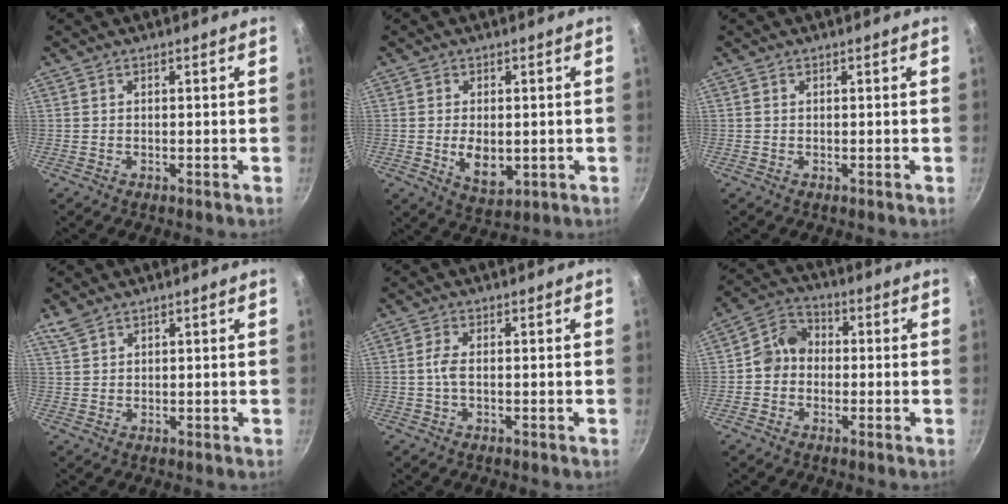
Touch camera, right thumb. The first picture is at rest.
{"total": 6.6, "force": [-0.6, 4.0, 5.2], "torque": [-0.075, -0.011, 0.003]}
{"total": 0.0}
{"total": 2.7, "force": [2.2, 1.3, 1.1], "torque": [-0.023, -0.002, 0.050]}
{"total": 2.5, "force": [-0.2, 0.9, 2.3], "torque": [-0.060, 0.005, -0.008]}
{"total": 6.8, "force": [-0.8, 5.9, 3.4], "torque": [-0.030, 0.022, -0.034]}